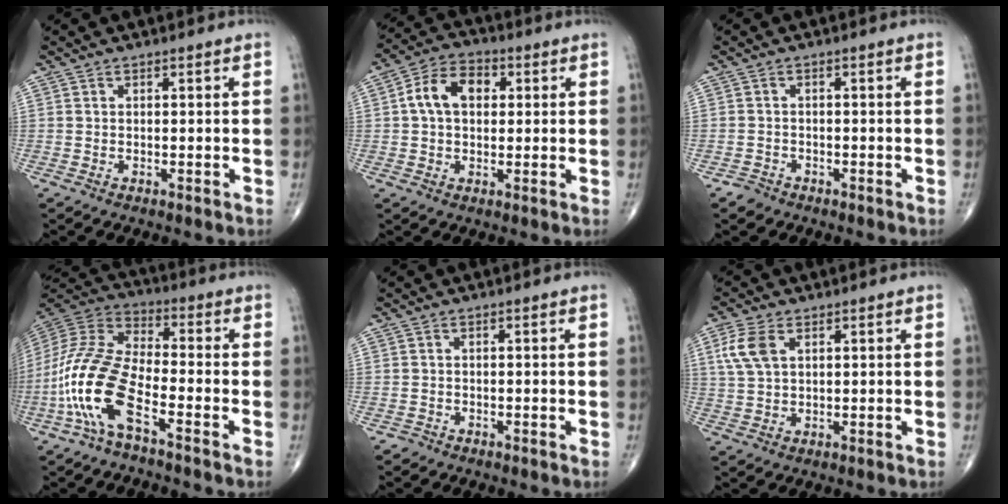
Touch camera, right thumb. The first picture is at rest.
{"total": 9.1, "force": [1.6, 6.1, 6.5], "torque": [-0.104, 0.021, 0.020]}
{"total": 1.7, "force": [-1.3, 1.1, -0.2], "torque": [0.004, 0.006, -0.025]}
{"total": 16.3, "force": [-6.8, 5.8, 13.6], "torque": [-0.305, 0.036, -0.138]}
{"total": 0.7, "force": [-0.5, 0.4, -0.3], "torque": [0.008, 0.003, -0.014]}
{"total": 6.4, "force": [2.3, 3.7, 4.6], "torque": [-0.106, 0.004, 0.050]}